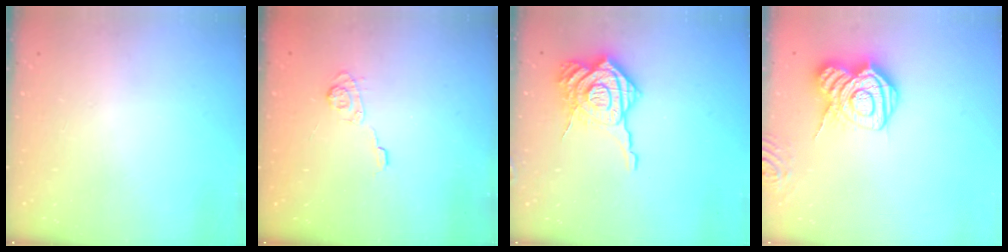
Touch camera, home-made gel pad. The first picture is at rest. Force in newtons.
{"total": 4.2, "press": 3.8, "slide": 1.6}
{"total": 19.3, "press": 19.2, "slide": 2.0}
{"total": 13.5, "press": 13.5, "slide": 0.9}